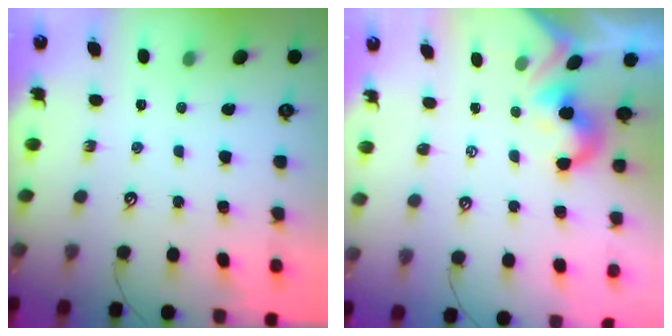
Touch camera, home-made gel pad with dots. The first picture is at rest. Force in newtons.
{"total": 2.1, "press": 2.1, "slide": 0.4}